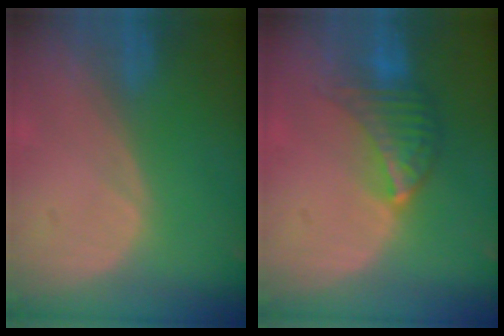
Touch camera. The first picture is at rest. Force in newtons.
{"total": 6.7, "press": 6.1, "slide": 2.8}